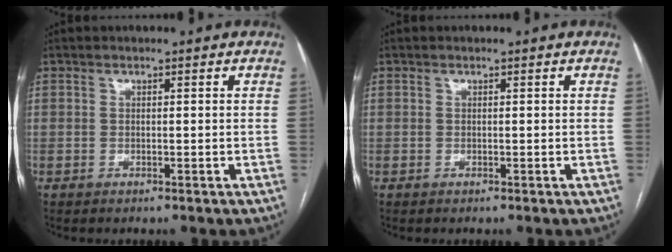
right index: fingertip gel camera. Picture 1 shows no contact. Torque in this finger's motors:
{"motor_torque": [0.00, 0.00, 0.00, 0.01]}